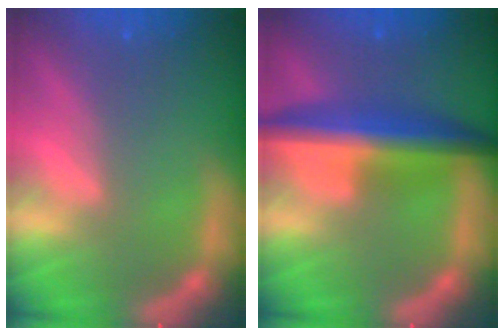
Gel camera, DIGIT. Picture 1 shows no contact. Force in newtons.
{"total": 7.5}